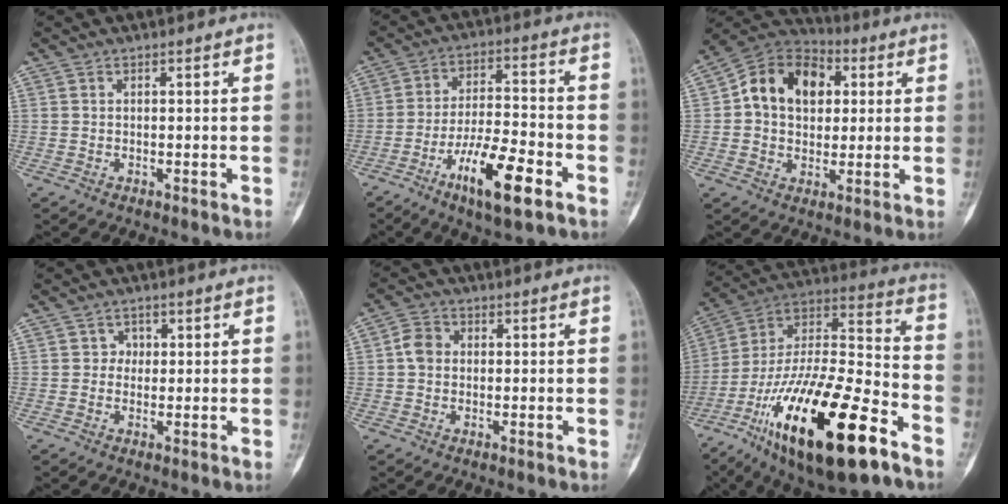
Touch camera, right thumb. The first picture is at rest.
{"total": 13.3, "force": [-6.7, 3.6, 10.9], "torque": [-0.193, 0.031, -0.113]}
{"total": 14.7, "force": [3.0, 10.9, 9.4], "torque": [-0.120, 0.017, 0.041]}
{"total": 2.1, "force": [0.4, 1.9, 0.6], "torque": [0.009, 0.004, 0.001]}
{"total": 3.9, "force": [0.2, 3.3, 2.1], "torque": [-0.032, 0.010, -0.003]}
{"total": 31.6, "force": [-16.0, 10.4, 25.2], "torque": [-0.471, 0.056, -0.270]}